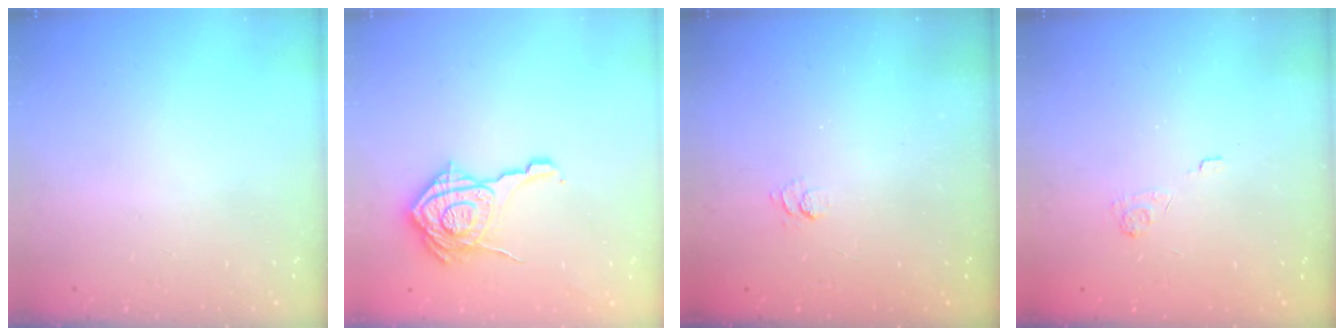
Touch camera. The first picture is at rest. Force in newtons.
{"total": 17.3, "press": 17.3, "slide": 0.6}
{"total": 2.5, "press": 2.0, "slide": 1.4}
{"total": 2.1, "press": 1.5, "slide": 1.4}